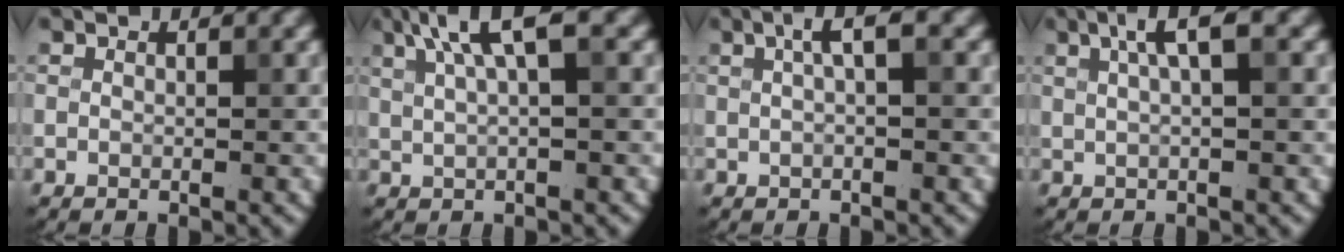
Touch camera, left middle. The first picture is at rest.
{"total": 4.9, "force": [2.5, 1.1, 4.0], "torque": [-0.066, 0.013, 0.044]}
{"total": 2.3, "force": [0.7, 0.4, 2.1], "torque": [-0.037, 0.010, 0.010]}
{"total": 3.1, "force": [1.3, 0.6, 2.8], "torque": [-0.044, 0.008, 0.022]}